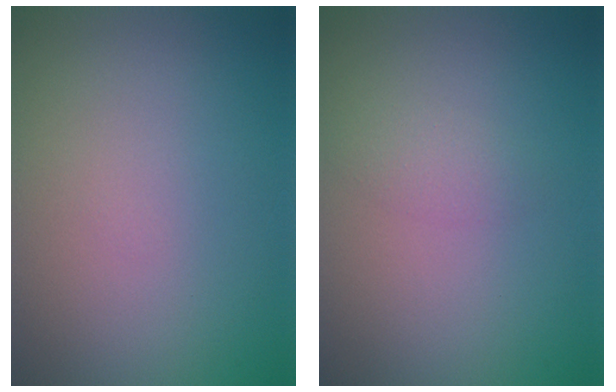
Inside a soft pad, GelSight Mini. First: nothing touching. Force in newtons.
{"total": 1.1, "press": 1.1, "slide": 0.1}